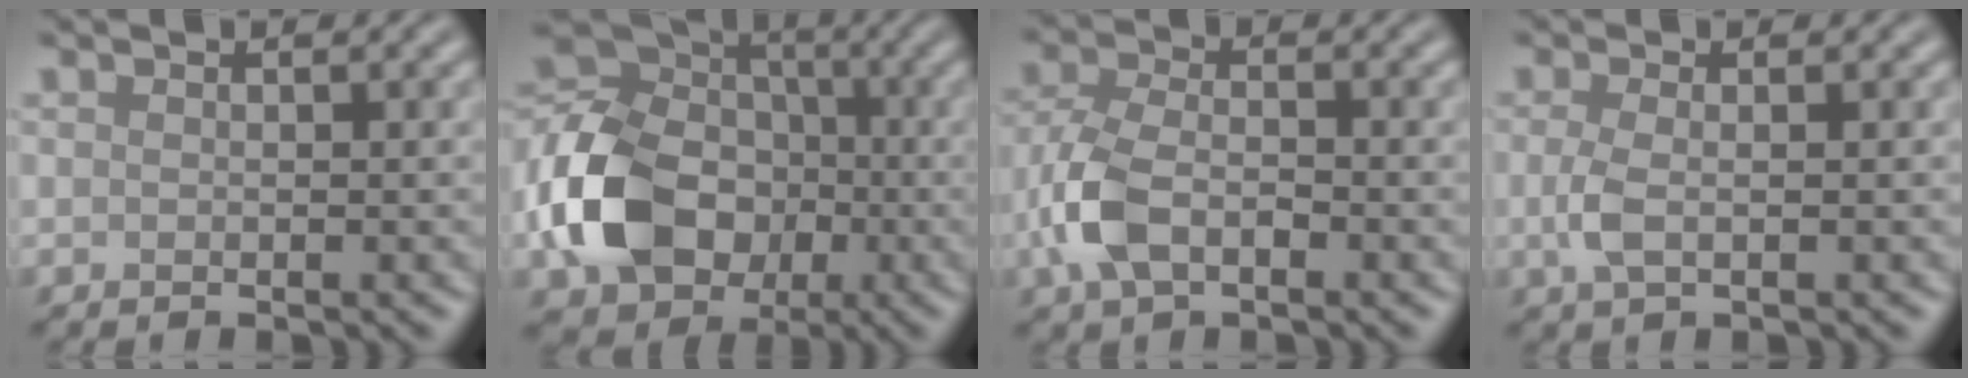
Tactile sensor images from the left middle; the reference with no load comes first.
{"total": 11.1, "force": [-2.9, 8.5, 6.5], "torque": [-0.138, 0.001, -0.069]}
{"total": 5.1, "force": [-1.9, 2.9, 3.7], "torque": [-0.088, 0.003, -0.049]}
{"total": 2.0, "force": [-0.3, 0.9, 1.7], "torque": [-0.048, -0.003, -0.007]}